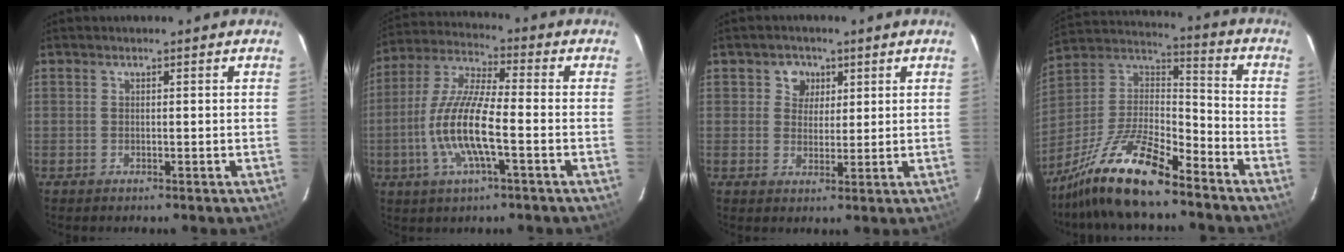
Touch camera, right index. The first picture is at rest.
{"total": 13.1, "force": [-3.5, 2.5, 12.3], "torque": [-0.257, -0.003, -0.071]}
{"total": 4.1, "force": [1.5, 3.7, 0.8], "torque": [0.001, 0.008, 0.026]}
{"total": 16.8, "force": [-12.7, 4.0, 10.3], "torque": [-0.226, 0.002, -0.241]}